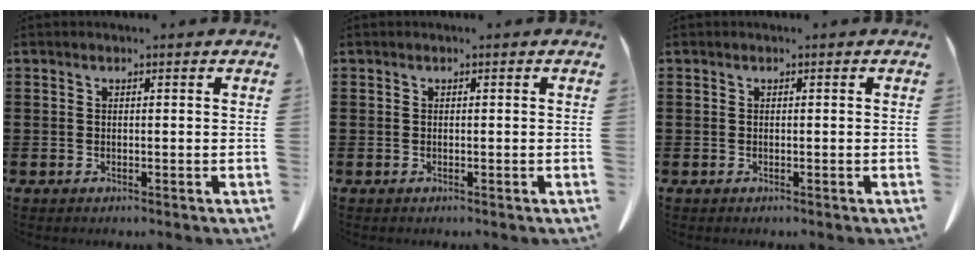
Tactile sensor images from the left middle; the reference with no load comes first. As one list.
[{"total": 0.0}, {"total": 0.0}]